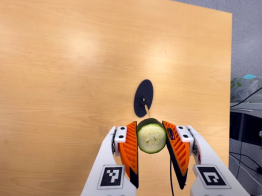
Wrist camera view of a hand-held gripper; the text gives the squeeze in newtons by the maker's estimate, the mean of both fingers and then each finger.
{"total": 9.4, "left": 9.1, "right": 9.7}